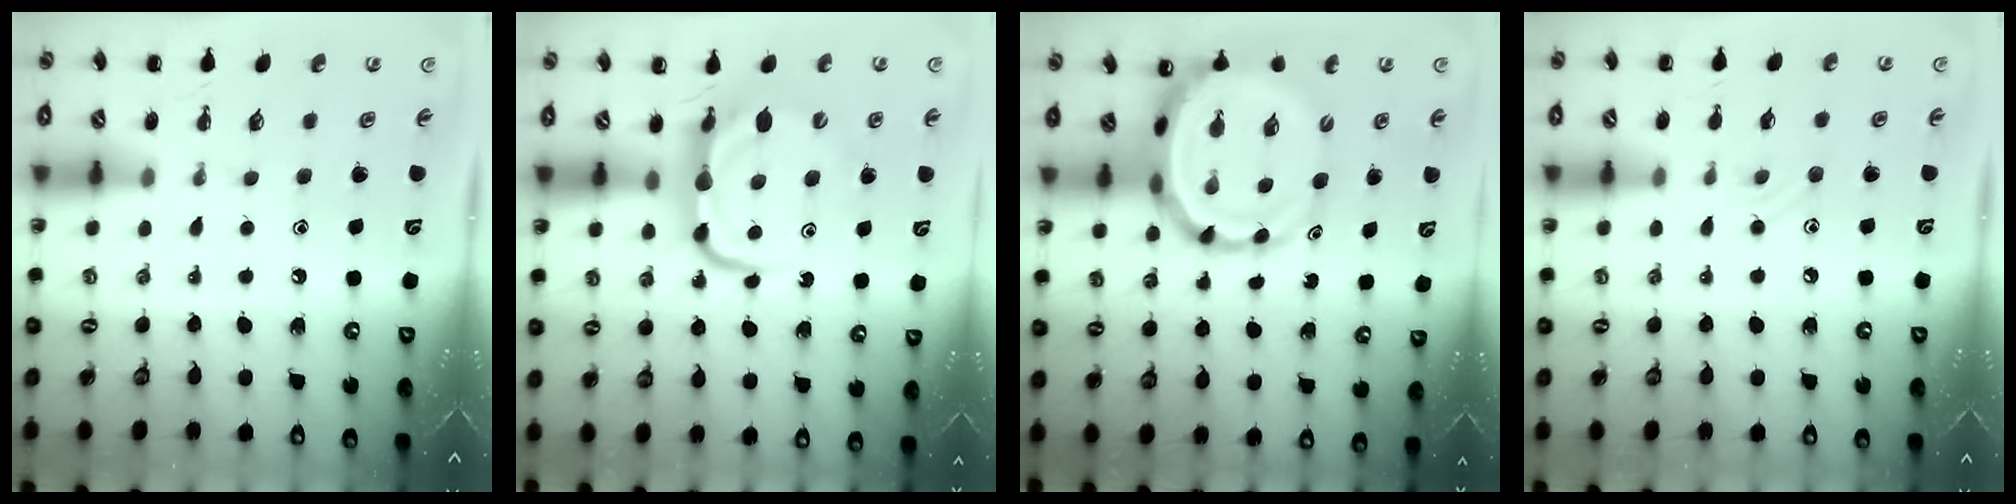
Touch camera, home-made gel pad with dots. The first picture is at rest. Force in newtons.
{"total": 7.8, "press": 7.7, "slide": 1.3}
{"total": 8.2, "press": 7.8, "slide": 2.4}
{"total": 6.2, "press": 5.9, "slide": 1.9}